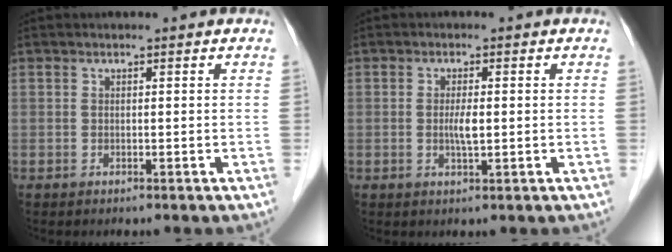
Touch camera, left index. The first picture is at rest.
{"total": 2.3, "force": [-0.2, 0.4, 2.2], "torque": [-0.046, -0.005, -0.003]}